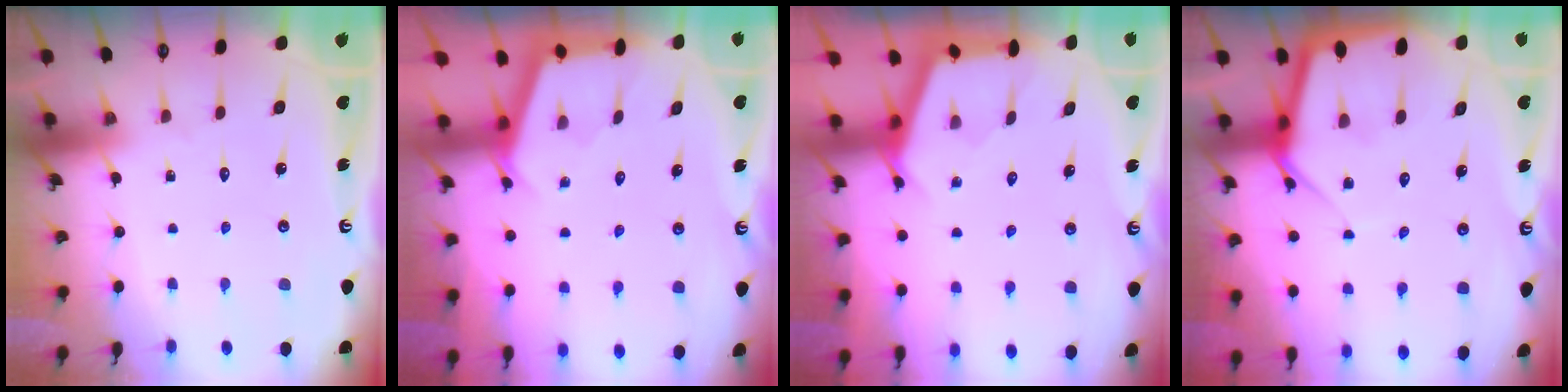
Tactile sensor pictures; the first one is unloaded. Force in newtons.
{"total": 2.4, "press": 2.4, "slide": 0.2}
{"total": 2.8, "press": 2.8, "slide": 0.4}
{"total": 8.1, "press": 8.1, "slide": 0.6}